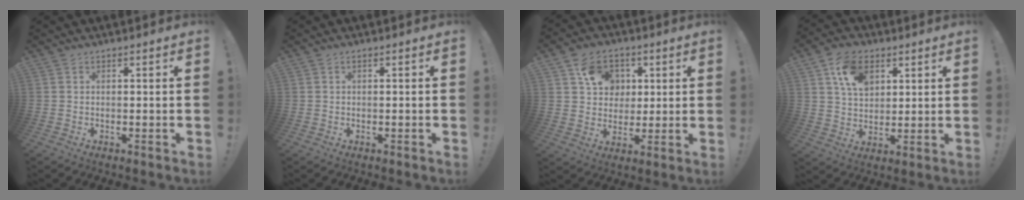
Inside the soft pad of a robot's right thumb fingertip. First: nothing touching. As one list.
[{"total": 0.0}, {"total": 11.4, "force": [4.3, 9.6, 4.5], "torque": [-0.062, -0.011, 0.086]}, {"total": 11.5, "force": [5.4, 8.2, 6.0], "torque": [-0.093, -0.014, 0.102]}]